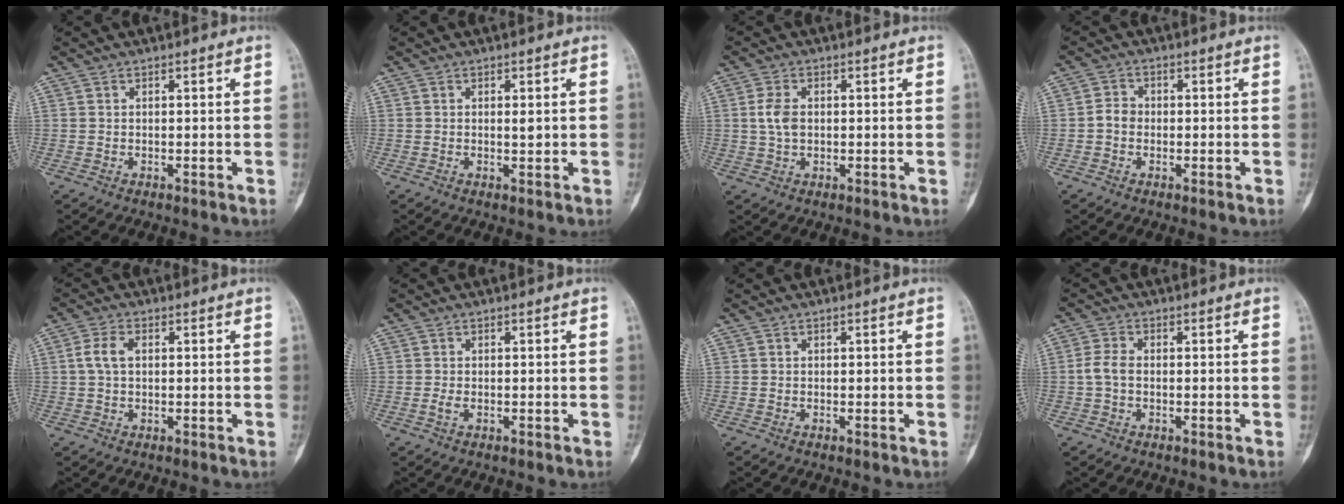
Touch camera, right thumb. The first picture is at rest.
{"total": 1.2, "force": [0.3, 0.5, 1.0], "torque": [-0.012, -0.001, 0.005]}
{"total": 3.9, "force": [0.3, 2.5, 3.0], "torque": [-0.062, 0.005, 0.005]}
{"total": 2.7, "force": [-0.5, 2.3, 1.4], "torque": [-0.017, 0.010, -0.017]}
{"total": 4.0, "force": [0.5, 2.4, 3.1], "torque": [-0.070, 0.010, 0.008]}
{"total": 1.0, "force": [-0.3, 0.5, 0.9], "torque": [-0.025, -0.002, -0.007]}
{"total": 0.0}
{"total": 3.2, "force": [-0.4, 1.9, 2.5], "torque": [-0.057, 0.006, -0.015]}